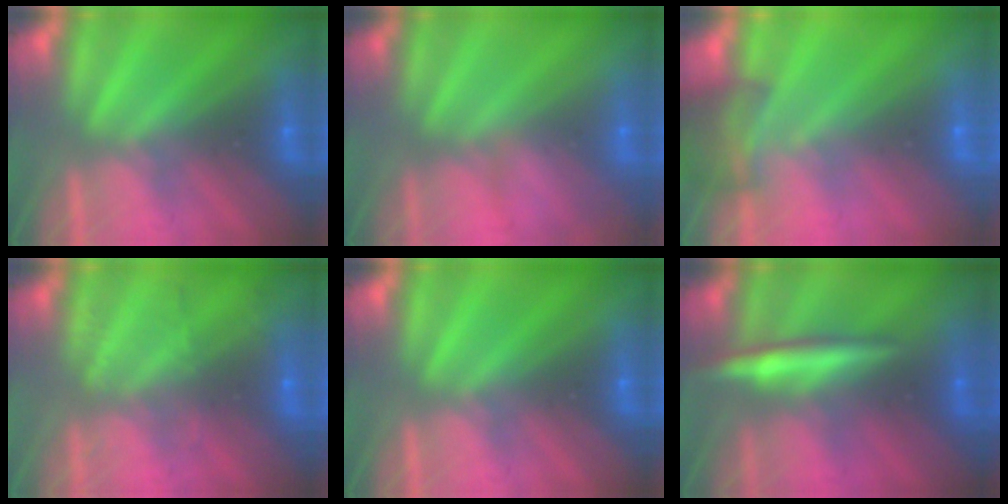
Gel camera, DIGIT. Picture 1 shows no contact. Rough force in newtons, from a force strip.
{"total": 3.3}
{"total": 10.6}
{"total": 2.0}
{"total": 0.0}
{"total": 2.7}